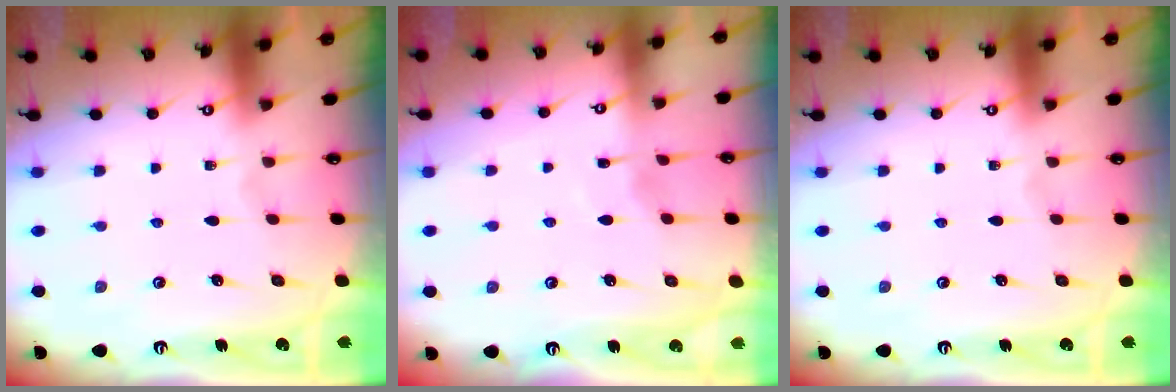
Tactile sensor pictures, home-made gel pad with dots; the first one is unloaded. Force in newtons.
{"total": 2.8, "press": 2.8, "slide": 0.5}
{"total": 0.0}